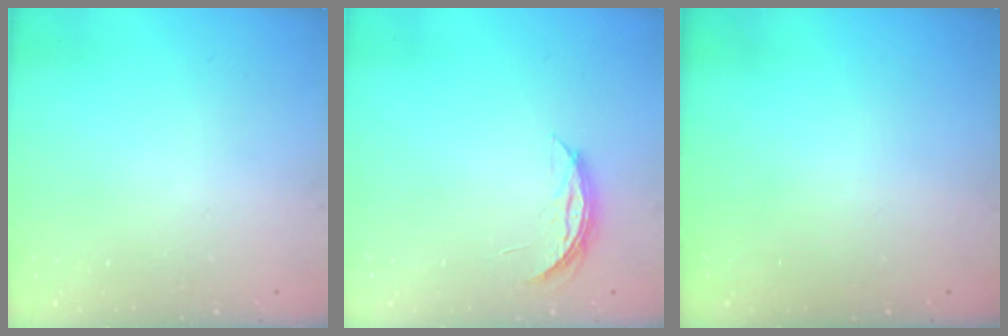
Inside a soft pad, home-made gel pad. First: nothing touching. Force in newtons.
{"total": 4.2, "press": 4.2, "slide": 0.5}
{"total": 0.0}